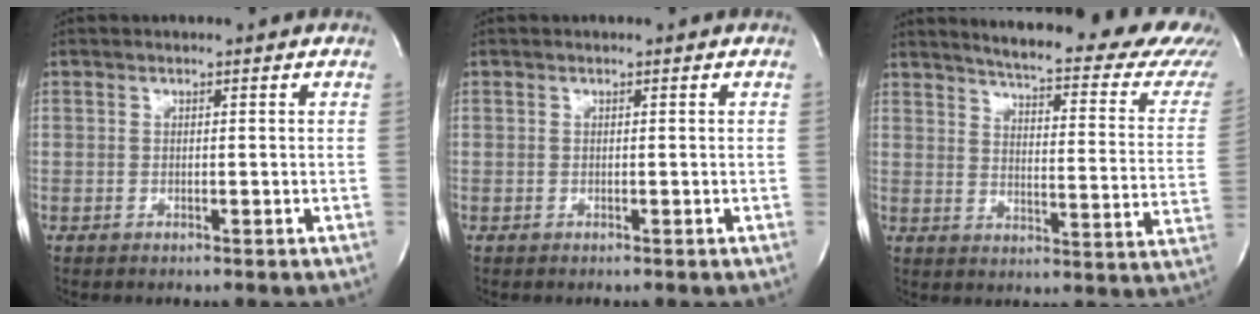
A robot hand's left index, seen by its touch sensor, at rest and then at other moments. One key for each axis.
{"total": 0.0}
{"total": 26.2, "fx": 23.2, "fy": 2.9, "fz": 11.7, "tx": -0.156, "ty": -0.096, "tz": 0.259}